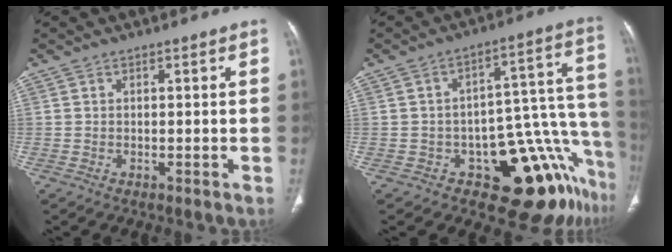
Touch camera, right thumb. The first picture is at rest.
{"total": 17.4, "force": [-10.0, 7.5, 12.1], "torque": [-0.046, 0.116, -0.131]}